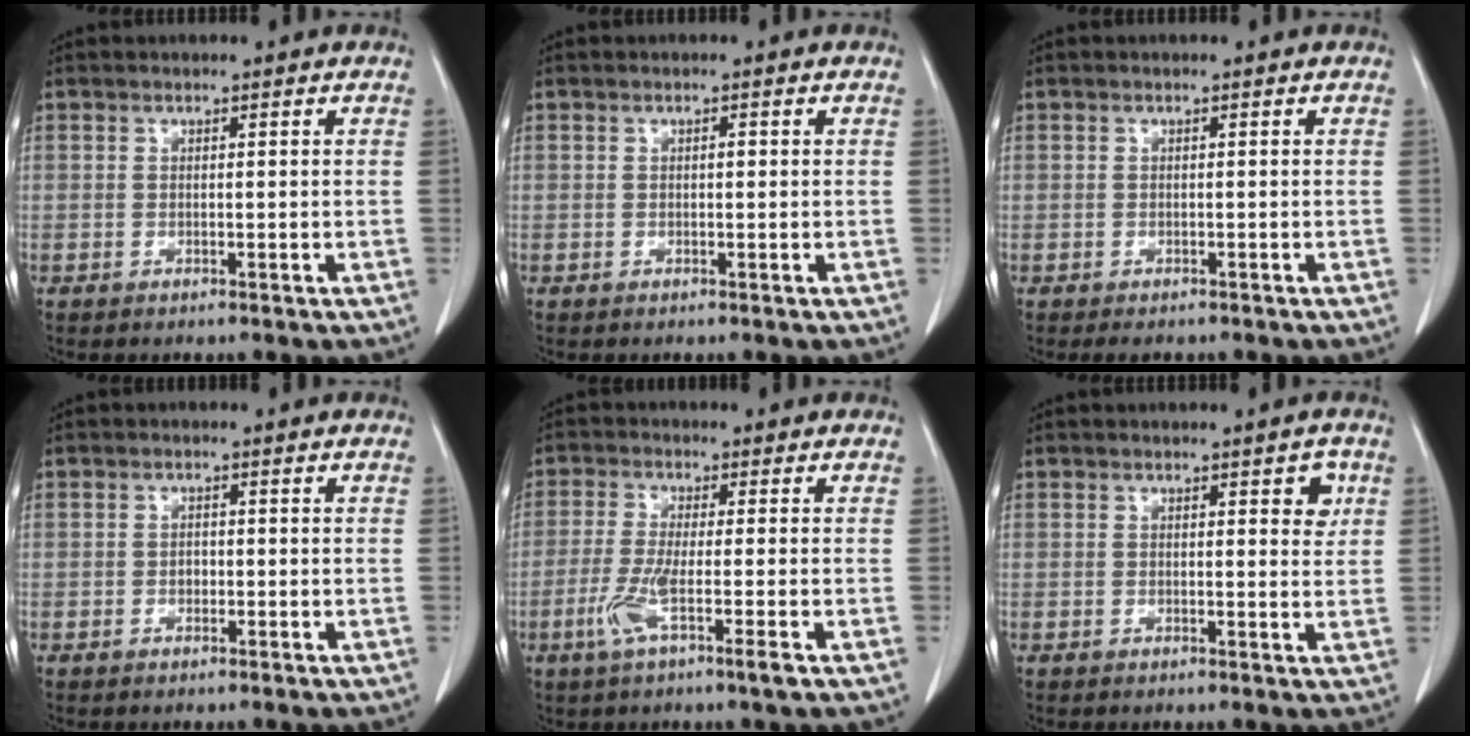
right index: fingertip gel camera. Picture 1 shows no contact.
{"total": 0.6, "force": [0.0, 0.2, 0.6], "torque": [-0.009, 0.001, -0.001]}
{"total": 1.6, "force": [-1.2, 0.9, 0.4], "torque": [-0.008, 0.000, -0.014]}
{"total": 1.0, "force": [-0.3, 0.7, 0.6], "torque": [-0.010, 0.002, -0.005]}
{"total": 6.4, "force": [-2.8, -0.2, 5.8], "torque": [-0.119, -0.016, -0.055]}
{"total": 2.8, "force": [1.2, 0.9, 2.3], "torque": [-0.023, -0.002, 0.013]}